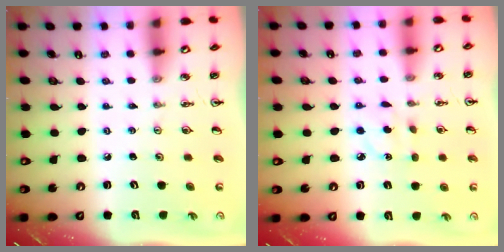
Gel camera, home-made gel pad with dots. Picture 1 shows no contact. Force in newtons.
{"total": 3.5, "press": 3.4, "slide": 1.0}